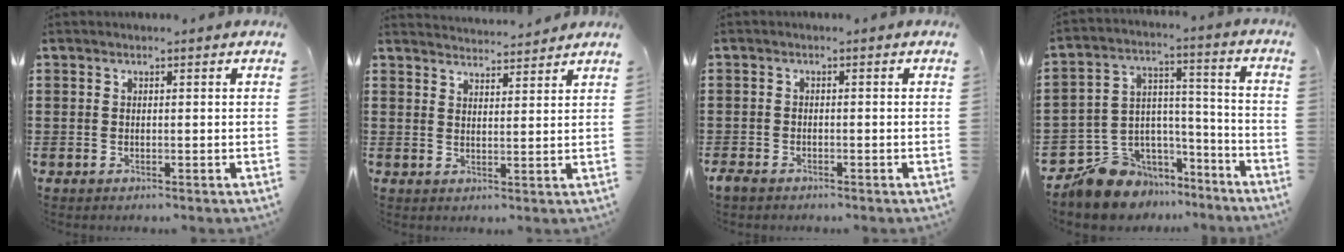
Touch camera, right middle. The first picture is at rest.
{"total": 3.0, "force": [2.9, -0.2, -0.5], "torque": [-0.001, -0.015, 0.055]}
{"total": 1.5, "force": [-1.3, 0.6, 0.4], "torque": [-0.026, -0.001, -0.032]}
{"total": 9.4, "force": [-8.0, 4.9, 0.2], "torque": [-0.038, 0.006, -0.156]}